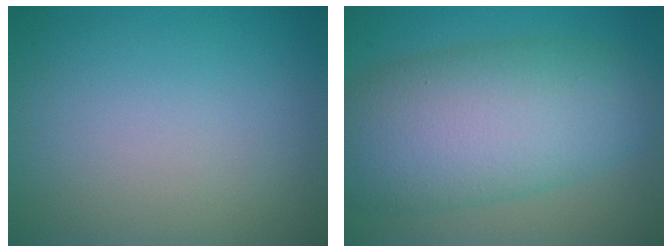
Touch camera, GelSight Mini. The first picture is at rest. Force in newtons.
{"total": 10.9, "press": 10.9, "slide": 0.4}